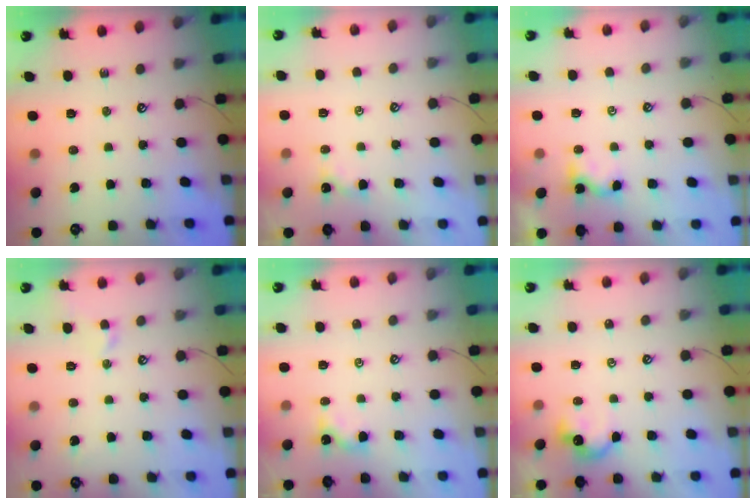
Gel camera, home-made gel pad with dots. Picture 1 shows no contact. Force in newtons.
{"total": 3.3, "press": 3.3, "slide": 0.0}
{"total": 2.4, "press": 2.4, "slide": 0.1}
{"total": 0.7, "press": 0.7, "slide": 0.1}
{"total": 0.6, "press": 0.5, "slide": 0.3}
{"total": 1.8, "press": 1.7, "slide": 0.5}